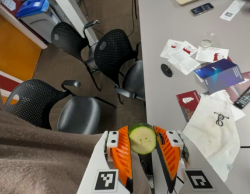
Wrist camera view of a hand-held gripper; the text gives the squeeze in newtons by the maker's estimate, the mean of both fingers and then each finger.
{"total": 9.5, "left": 9.1, "right": 10.0}